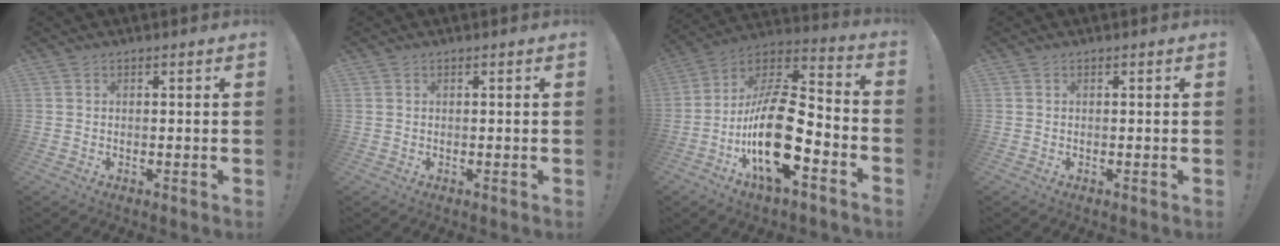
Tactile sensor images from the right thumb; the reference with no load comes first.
{"total": 0.0}
{"total": 23.0, "force": [-6.7, 9.5, 19.8], "torque": [-0.383, 0.035, -0.109]}
{"total": 0.0}